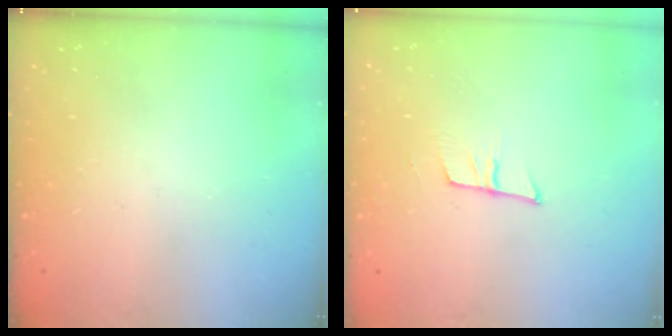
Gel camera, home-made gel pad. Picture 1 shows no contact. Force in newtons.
{"total": 6.9, "press": 6.3, "slide": 2.8}